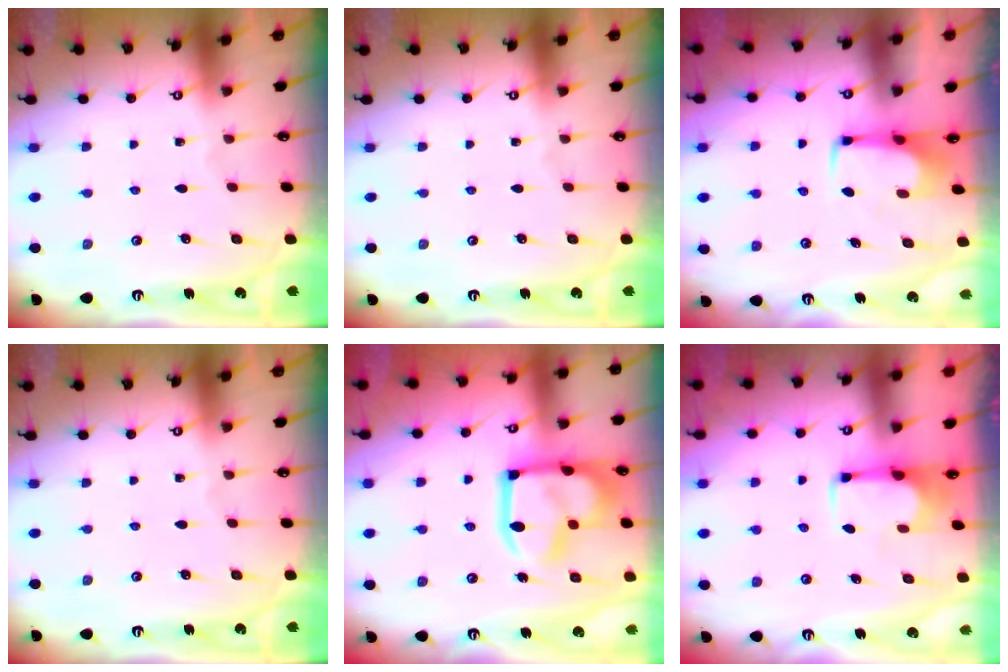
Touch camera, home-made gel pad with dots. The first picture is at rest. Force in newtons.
{"total": 0.0}
{"total": 1.9, "press": 1.8, "slide": 0.6}
{"total": 0.0}
{"total": 13.5, "press": 13.4, "slide": 1.7}
{"total": 1.7, "press": 1.5, "slide": 0.9}